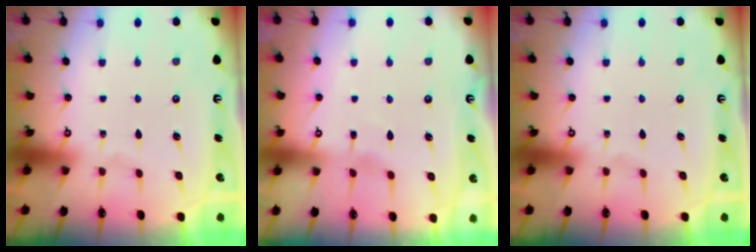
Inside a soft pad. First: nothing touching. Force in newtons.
{"total": 3.3, "press": 3.3, "slide": 0.4}
{"total": 0.0}